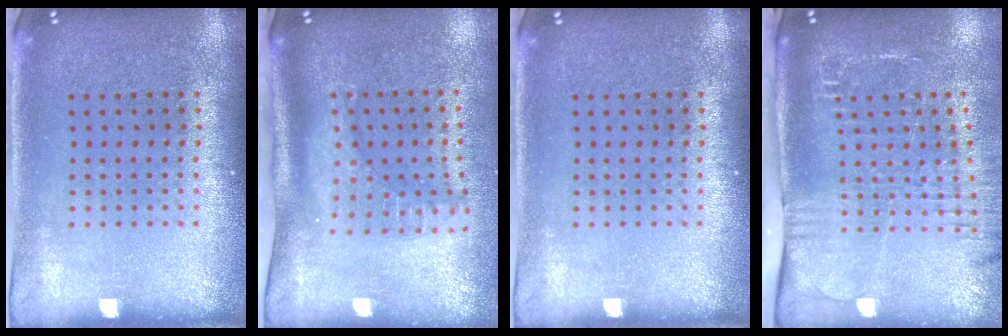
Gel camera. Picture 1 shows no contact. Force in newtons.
{"total": 2.2, "press": 1.7, "slide": 1.5}
{"total": 0.0}
{"total": 2.6, "press": 2.0, "slide": 1.6}